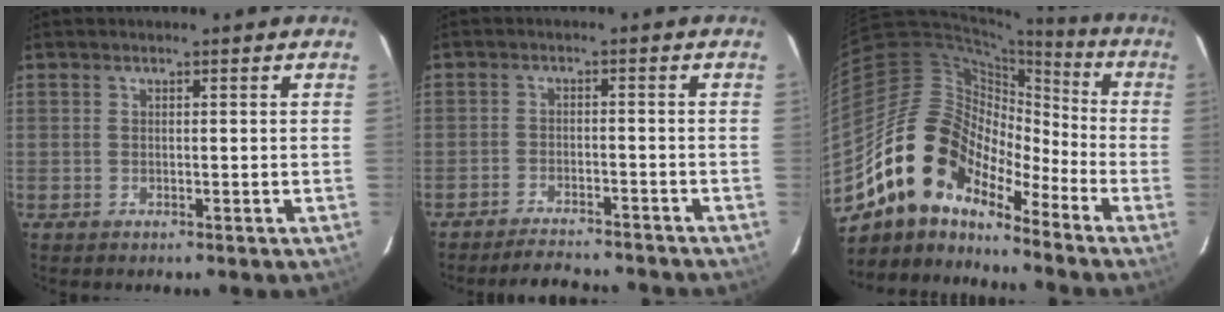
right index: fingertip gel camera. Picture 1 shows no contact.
{"total": 10.2, "force": [-9.3, 2.2, 3.5], "torque": [-0.084, -0.006, -0.132]}
{"total": 15.9, "force": [-11.7, 7.8, 7.4], "torque": [-0.133, 0.013, -0.229]}